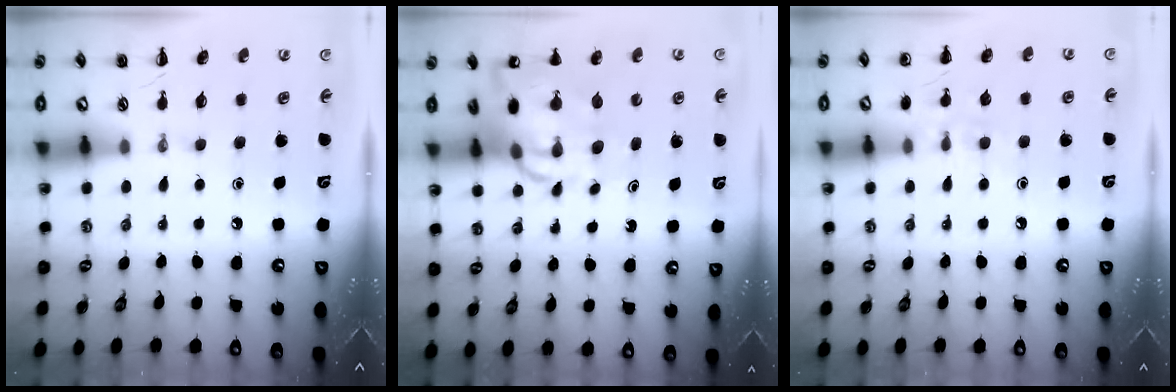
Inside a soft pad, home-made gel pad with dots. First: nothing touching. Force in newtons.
{"total": 12.1, "press": 11.7, "slide": 3.3}
{"total": 7.9, "press": 7.8, "slide": 1.6}